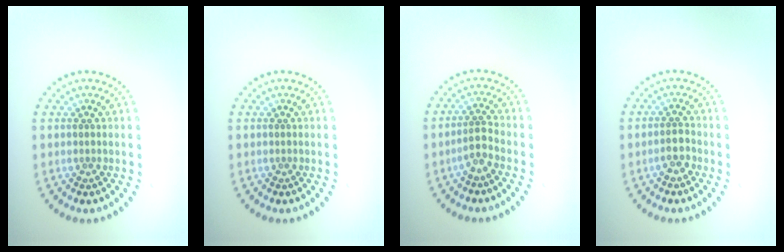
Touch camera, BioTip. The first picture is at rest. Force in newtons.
{"total": 0.0}
{"total": 1.9, "press": 1.4, "slide": 1.2}
{"total": 1.6, "press": 1.4, "slide": 0.9}